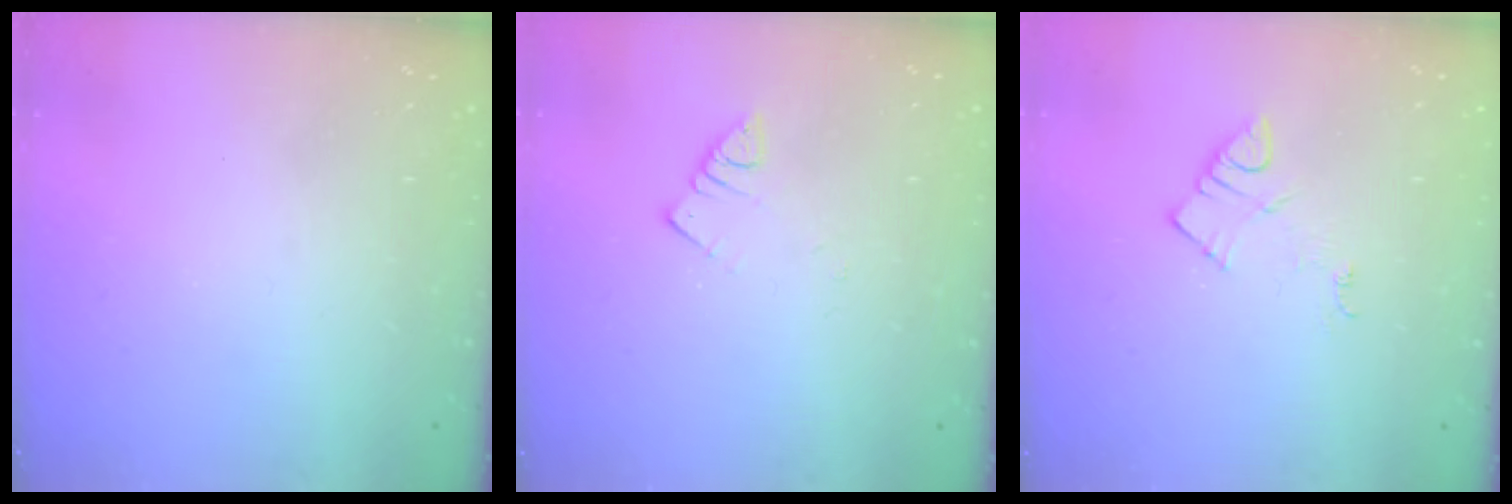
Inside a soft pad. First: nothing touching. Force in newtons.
{"total": 2.4, "press": 2.4, "slide": 0.4}
{"total": 5.7, "press": 5.7, "slide": 0.6}